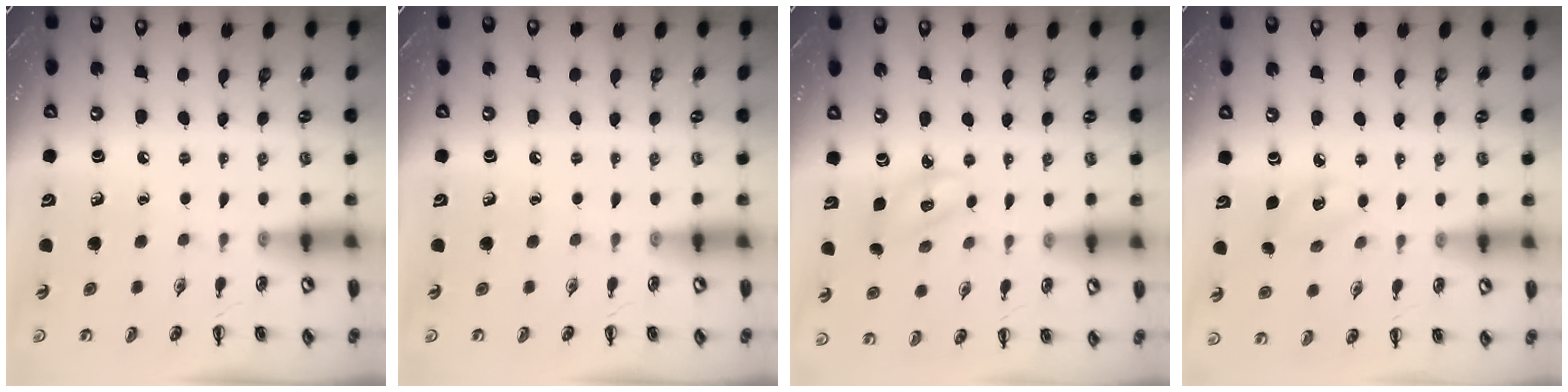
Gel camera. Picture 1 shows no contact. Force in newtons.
{"total": 0.0}
{"total": 2.7, "press": 2.7, "slide": 0.4}
{"total": 4.8, "press": 4.6, "slide": 1.3}